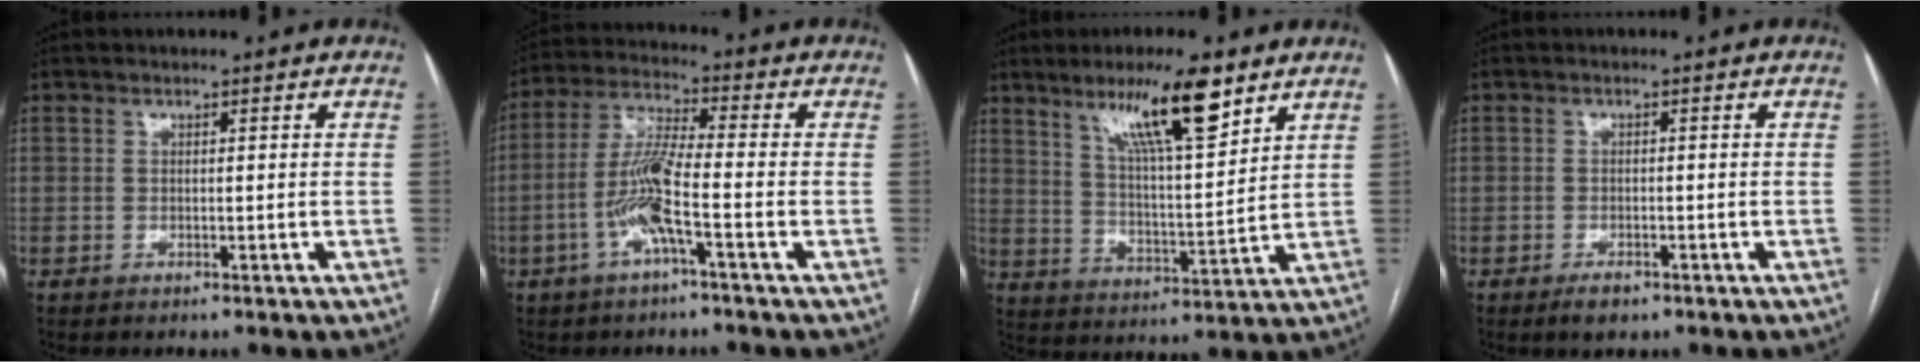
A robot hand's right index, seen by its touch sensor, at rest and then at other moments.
{"total": 8.5, "force": [-2.8, 0.4, 8.0], "torque": [-0.168, 0.007, -0.061]}
{"total": 12.8, "force": [8.2, 1.5, 9.7], "torque": [-0.167, 0.000, 0.141]}
{"total": 2.5, "force": [-1.6, 1.2, 1.4], "torque": [-0.025, 0.000, -0.020]}